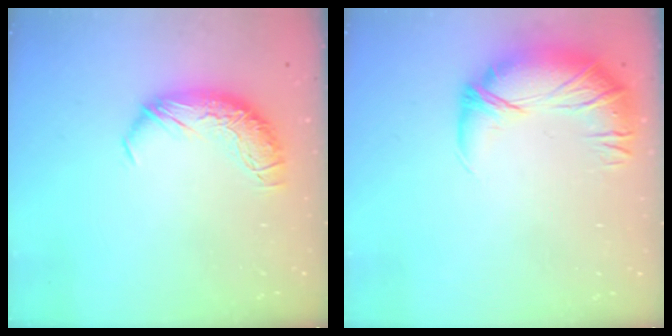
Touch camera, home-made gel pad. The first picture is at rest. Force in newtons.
{"total": 2.7, "press": 1.3, "slide": 2.3}